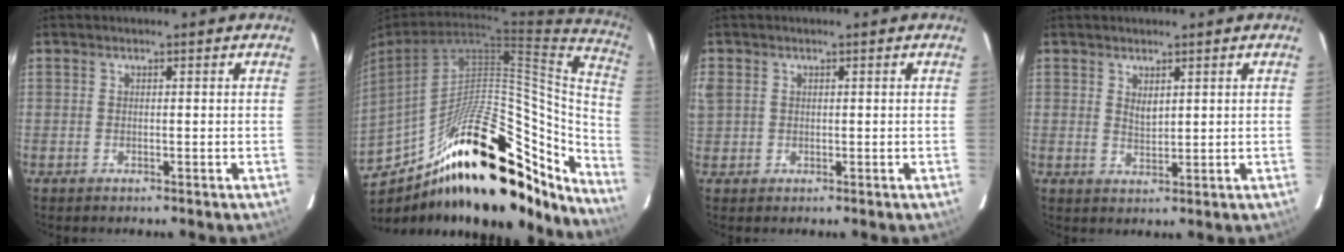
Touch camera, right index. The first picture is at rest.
{"total": 29.8, "force": [-19.9, 12.7, 18.1], "torque": [-0.252, 0.038, -0.280]}
{"total": 5.1, "force": [1.1, 4.4, 2.4], "torque": [-0.055, 0.006, 0.024]}
{"total": 2.4, "force": [1.4, 1.2, 1.5], "torque": [-0.025, -0.003, 0.026]}